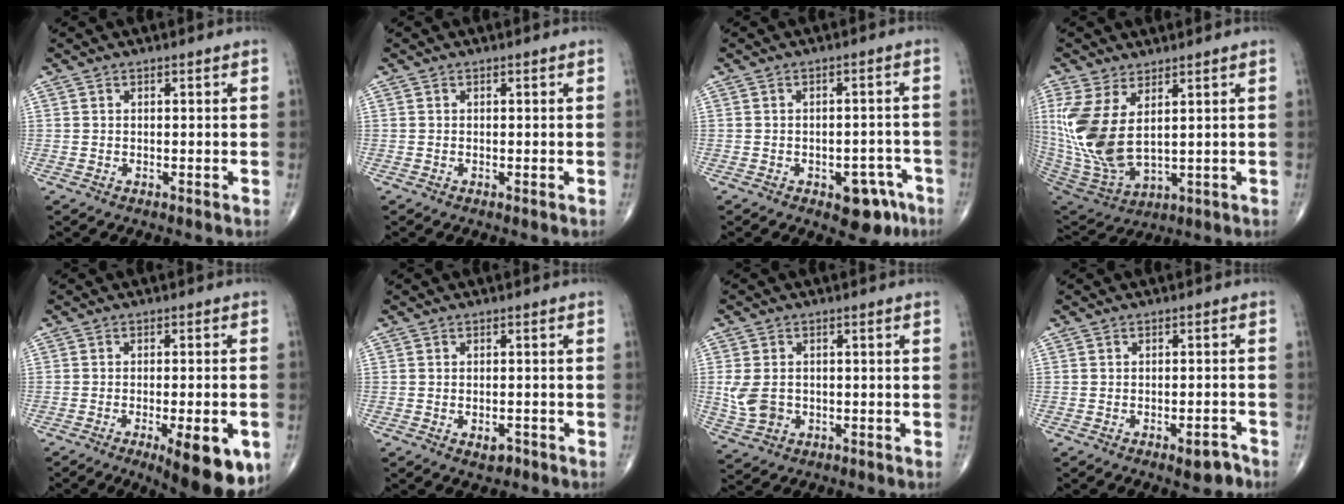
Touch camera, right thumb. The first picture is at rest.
{"total": 0.0}
{"total": 7.4, "force": [-4.0, 4.0, 4.7], "torque": [-0.031, 0.031, -0.044]}
{"total": 15.0, "force": [3.6, 7.5, 12.5], "torque": [-0.282, -0.023, 0.093]}
{"total": 13.8, "force": [-6.0, 4.4, 11.7], "torque": [-0.111, 0.004, -0.069]}
{"total": 2.3, "force": [-1.1, 1.4, 1.5], "torque": [-0.018, 0.005, -0.012]}
{"total": 5.9, "force": [-0.3, 4.6, 3.7], "torque": [-0.070, 0.001, 0.003]}
{"total": 3.2, "force": [-2.0, 1.2, 2.2], "torque": [-0.025, 0.009, -0.027]}